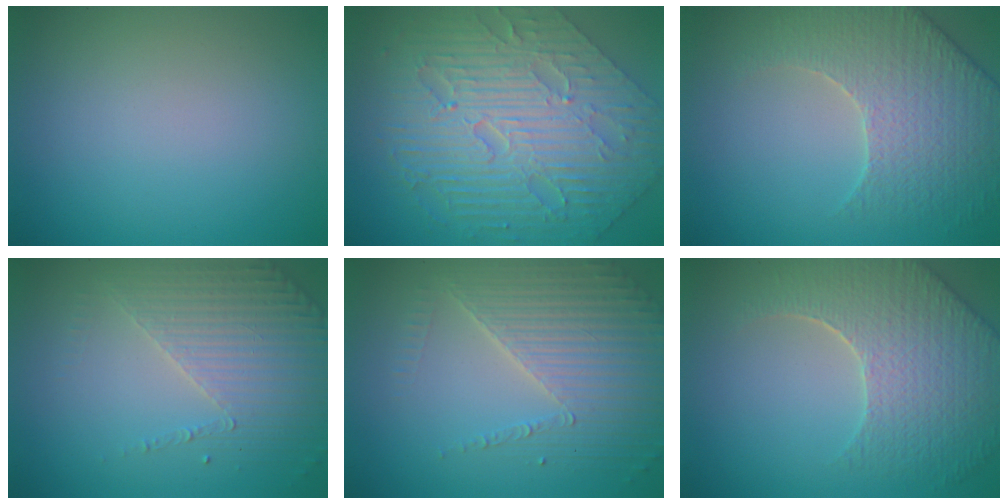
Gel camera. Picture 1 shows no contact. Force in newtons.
{"total": 10.5, "press": 7.2, "slide": 7.7}
{"total": 4.7, "press": 4.6, "slide": 1.2}
{"total": 4.3, "press": 3.2, "slide": 2.9}
{"total": 5.1, "press": 4.2, "slide": 2.9}
{"total": 7.0, "press": 5.5, "slide": 4.3}